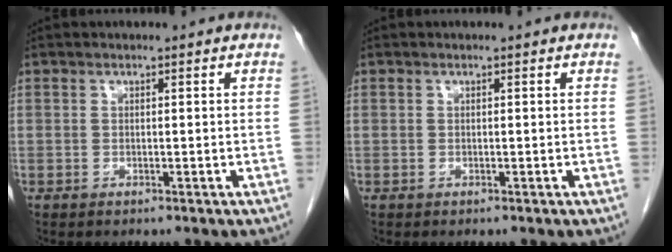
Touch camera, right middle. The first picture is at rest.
{"total": 0.0}